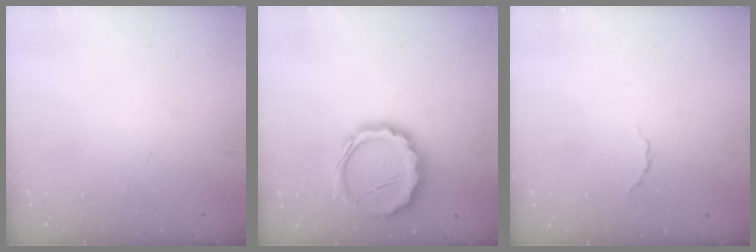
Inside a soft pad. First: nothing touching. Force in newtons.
{"total": 13.5, "press": 13.4, "slide": 1.8}
{"total": 1.8, "press": 1.6, "slide": 0.8}